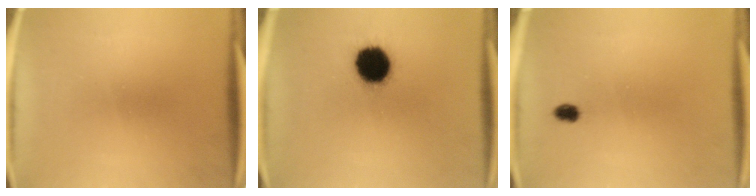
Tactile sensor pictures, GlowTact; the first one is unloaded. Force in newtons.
{"total": 13.9}
{"total": 1.9}